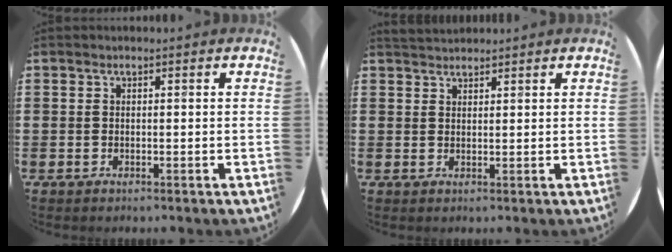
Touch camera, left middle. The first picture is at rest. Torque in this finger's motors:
{"motor_torque": [0.06, -0.06, -0.02, 0.01]}